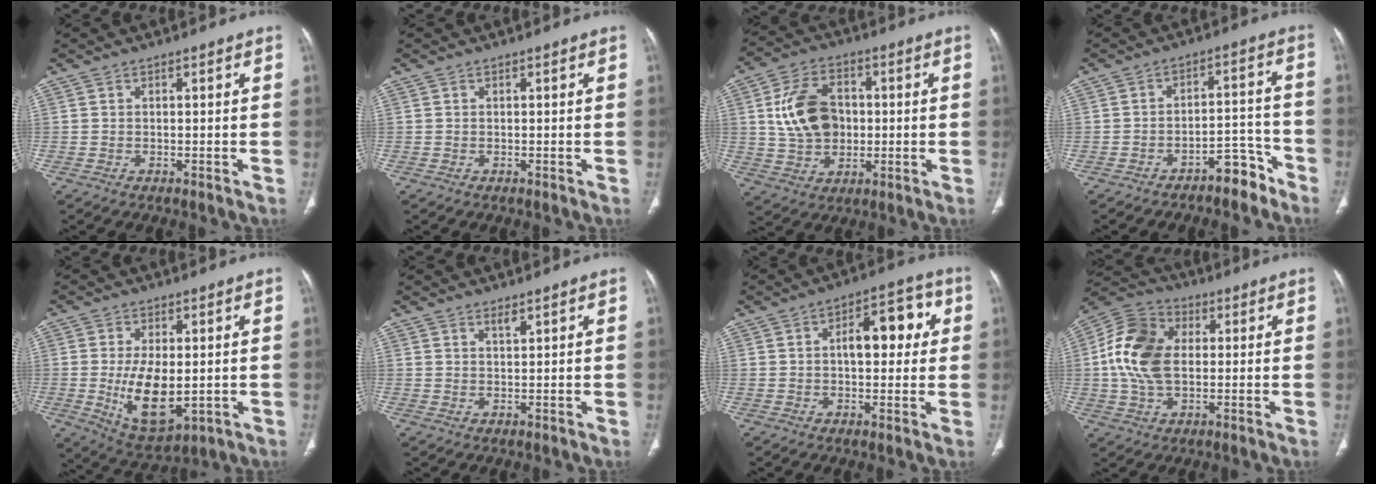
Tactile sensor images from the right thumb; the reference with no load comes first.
{"total": 0.0}
{"total": 13.0, "force": [1.1, 9.5, 8.8], "torque": [-0.137, 0.009, 0.023]}
{"total": 6.6, "force": [-5.1, 2.9, 2.9], "torque": [-0.024, 0.072, -0.075]}
{"total": 11.8, "force": [-1.0, 6.1, 10.1], "torque": [-0.165, -0.019, 0.000]}
{"total": 1.5, "force": [1.2, 0.3, 0.8], "torque": [-0.007, -0.010, 0.023]}
{"total": 10.7, "force": [2.0, 5.5, 8.9], "torque": [-0.095, 0.022, 0.022]}
{"total": 14.1, "force": [1.1, 9.3, 10.5], "torque": [-0.198, 0.017, 0.015]}